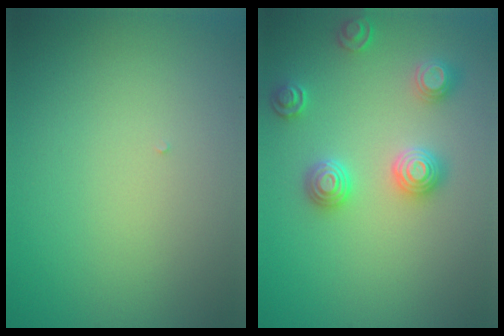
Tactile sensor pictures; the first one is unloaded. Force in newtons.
{"total": 3.3, "press": 3.3, "slide": 0.3}